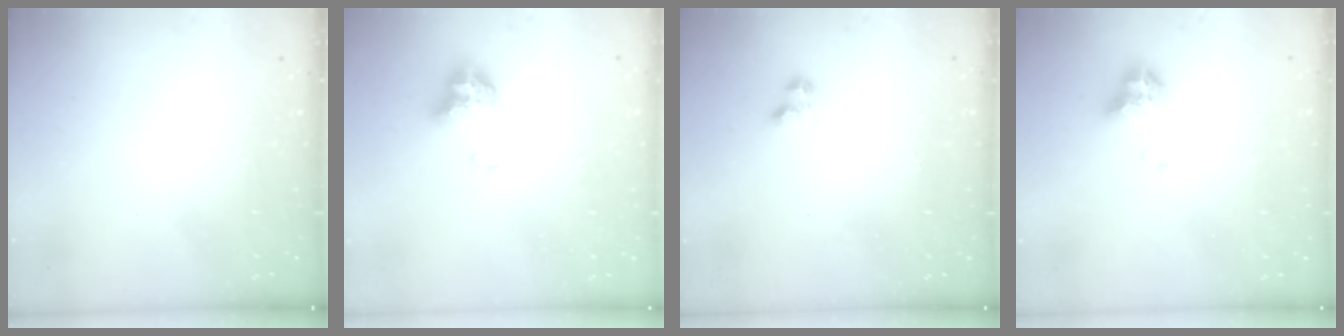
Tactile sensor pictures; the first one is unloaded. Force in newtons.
{"total": 8.9, "press": 8.8, "slide": 0.9}
{"total": 2.4, "press": 2.3, "slide": 0.9}
{"total": 9.0, "press": 8.9, "slide": 1.0}